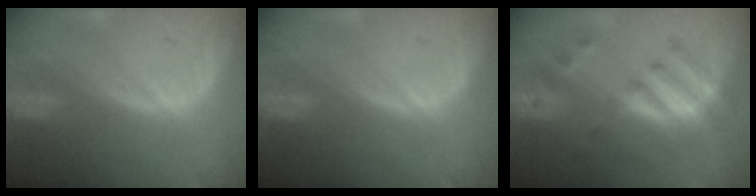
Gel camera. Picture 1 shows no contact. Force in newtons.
{"total": 0.0}
{"total": 8.0, "press": 7.2, "slide": 3.6}